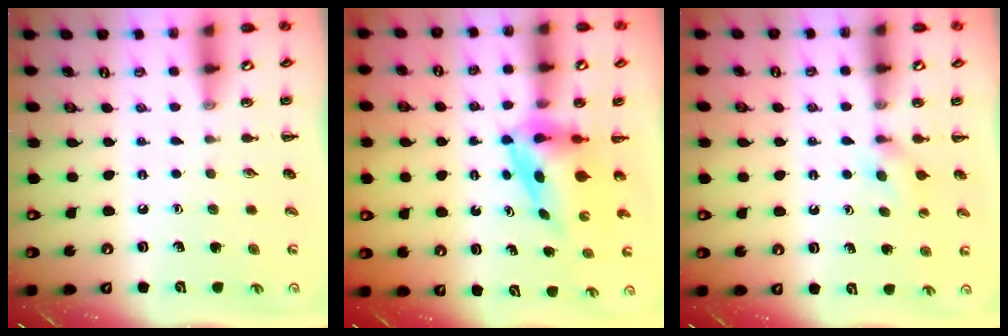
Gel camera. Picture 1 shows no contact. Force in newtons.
{"total": 4.0, "press": 3.9, "slide": 0.7}
{"total": 4.5, "press": 4.3, "slide": 1.5}